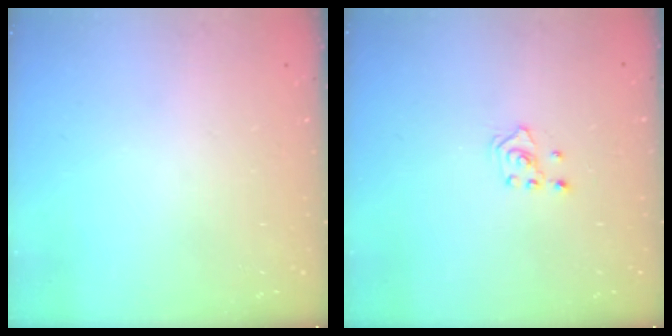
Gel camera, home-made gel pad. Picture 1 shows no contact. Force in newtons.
{"total": 2.0, "press": 1.8, "slide": 0.9}